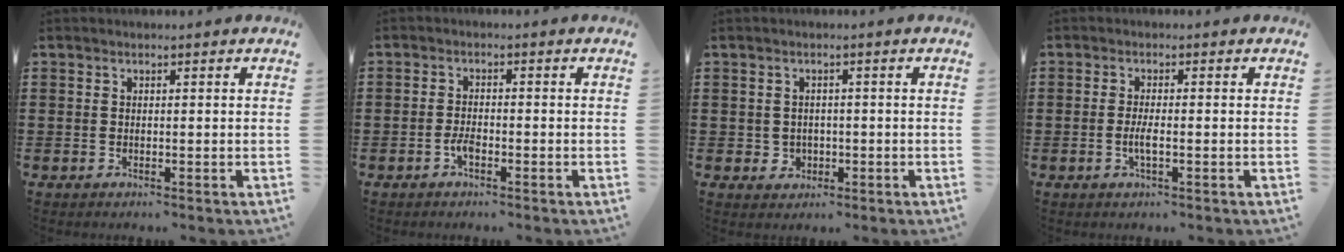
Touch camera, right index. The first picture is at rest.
{"total": 2.1, "force": [-1.2, 0.6, 1.6], "torque": [-0.041, -0.005, -0.023]}
{"total": 1.6, "force": [-0.1, 1.5, 0.5], "torque": [-0.016, 0.006, -0.006]}
{"total": 2.6, "force": [-0.7, 0.3, 2.5], "torque": [-0.057, -0.008, -0.018]}